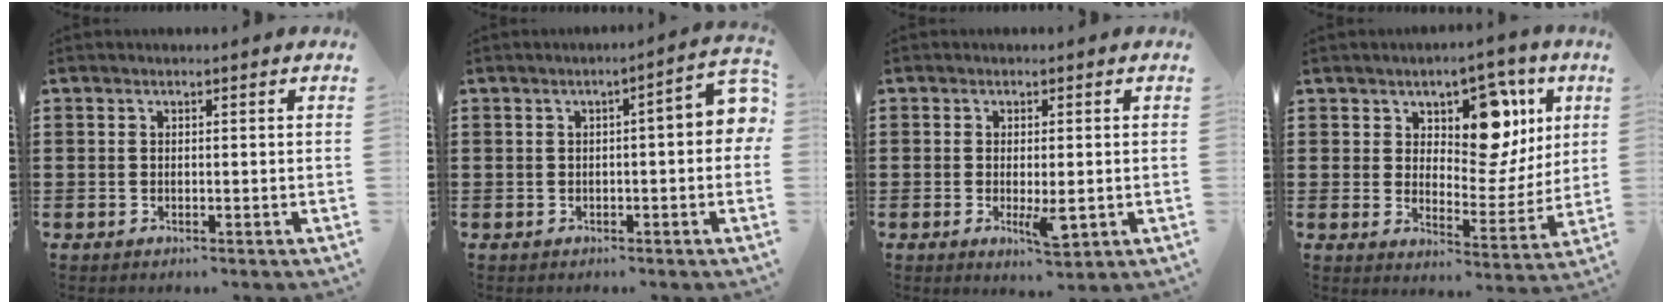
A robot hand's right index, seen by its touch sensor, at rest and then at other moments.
{"total": 4.3, "force": [-0.1, 0.9, 4.3], "torque": [-0.058, -0.001, -0.007]}
{"total": 4.5, "force": [-1.0, 1.2, 4.2], "torque": [-0.088, -0.014, -0.019]}
{"total": 10.4, "force": [5.6, 5.9, 6.5], "torque": [-0.101, -0.024, 0.094]}